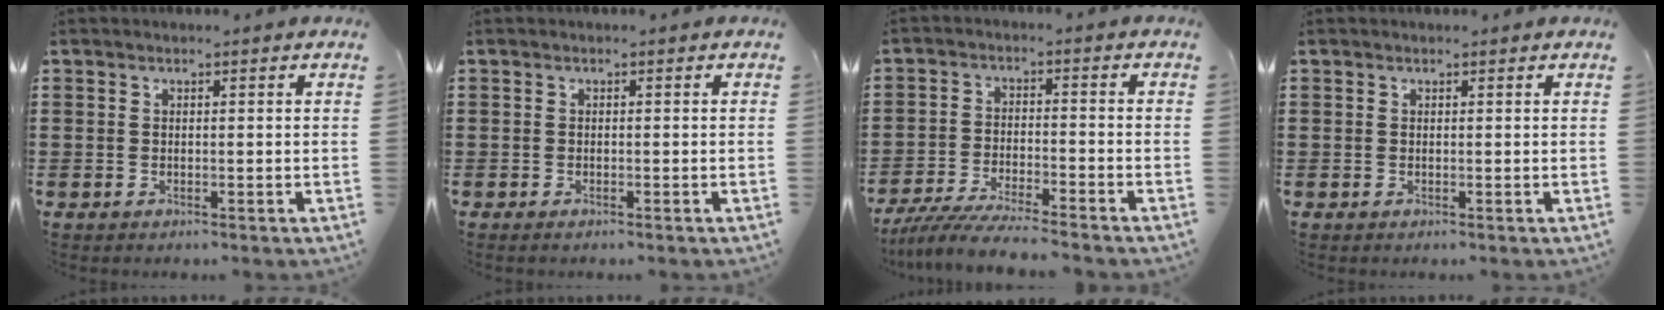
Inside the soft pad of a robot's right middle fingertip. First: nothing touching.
{"total": 0.0}
{"total": 6.0, "force": [-5.6, 0.0, 2.1], "torque": [-0.051, -0.015, -0.111]}
{"total": 0.0}